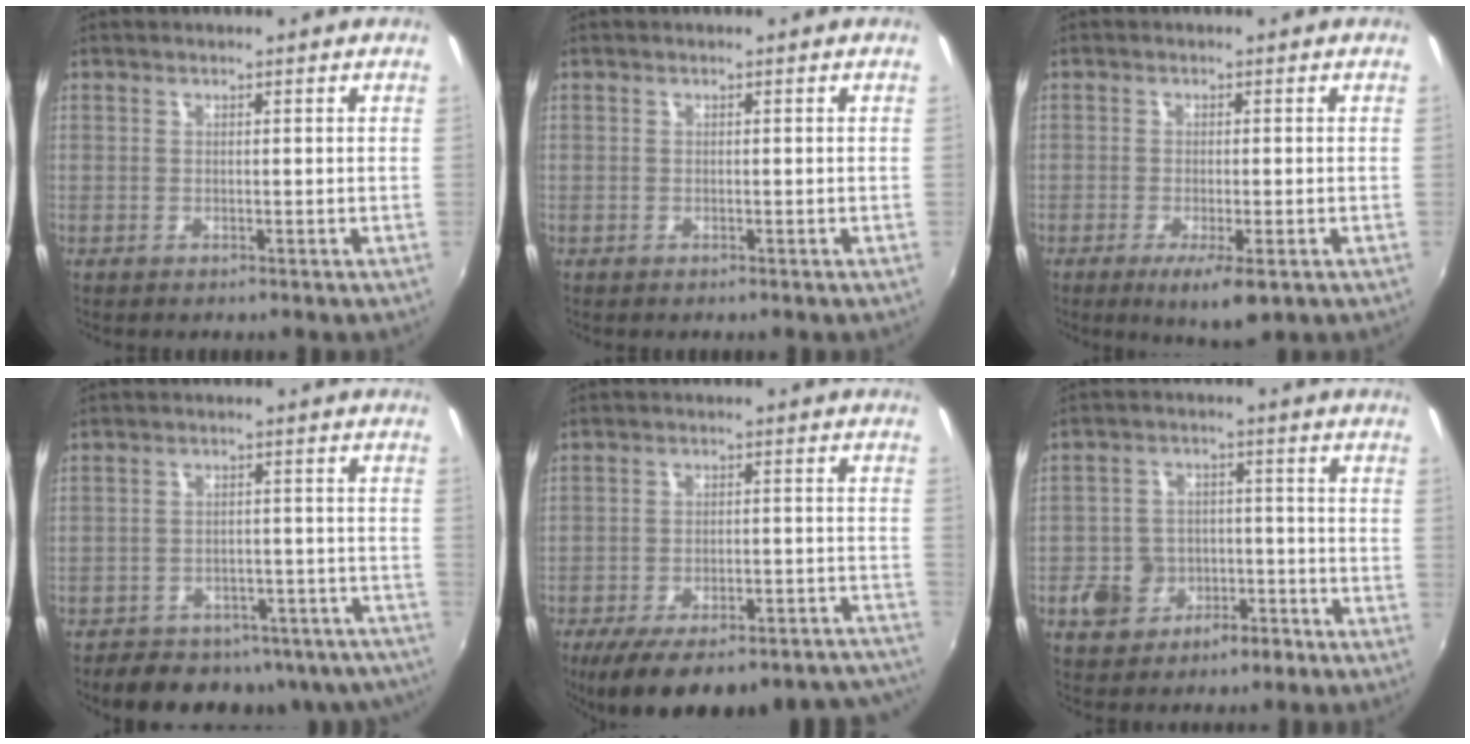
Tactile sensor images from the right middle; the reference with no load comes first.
{"total": 0.0}
{"total": 5.7, "force": [-2.9, 1.3, 4.7], "torque": [-0.085, -0.015, -0.042]}
{"total": 19.7, "force": [-16.2, 8.8, 6.8], "torque": [-0.120, 0.025, -0.177]}
{"total": 24.3, "force": [-20.3, 6.9, 11.4], "torque": [-0.172, -0.011, -0.254]}
{"total": 9.2, "force": [-4.7, 7.0, 3.5], "torque": [-0.093, 0.025, -0.063]}